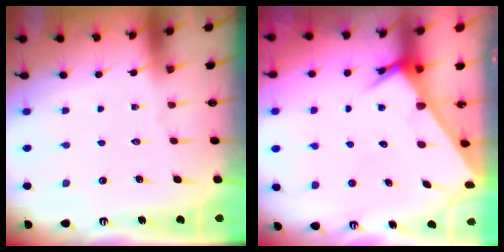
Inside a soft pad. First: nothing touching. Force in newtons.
{"total": 3.6, "press": 3.6, "slide": 0.3}